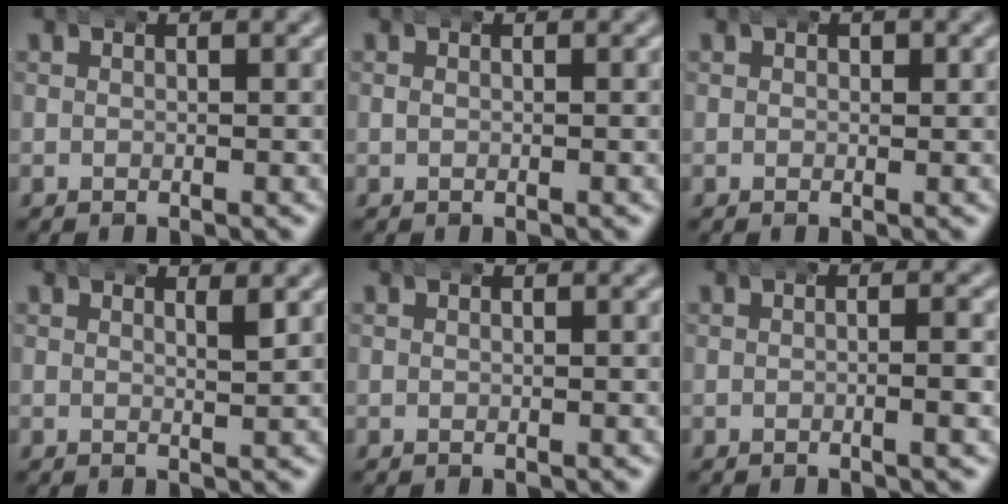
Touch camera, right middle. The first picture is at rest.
{"total": 0.0}
{"total": 0.6, "force": [0.3, 0.5, 0.3], "torque": [-0.002, 0.000, 0.004]}
{"total": 1.4, "force": [0.8, 0.2, 1.1], "torque": [-0.014, 0.000, 0.012]}
{"total": 0.0}
{"total": 1.4, "force": [-0.2, 0.1, 1.4], "torque": [-0.019, 0.008, -0.010]}